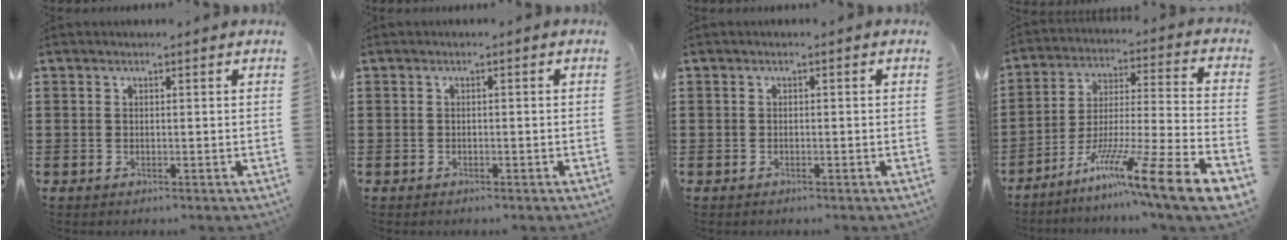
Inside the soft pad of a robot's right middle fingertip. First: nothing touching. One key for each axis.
{"total": 0.7, "fx": -0.6, "fy": 0.2, "fz": 0.2, "tx": -0.006, "ty": -0.001, "tz": -0.012}
{"total": 0.0}
{"total": 13.5, "fx": -9.6, "fy": -0.2, "fz": 9.6, "tx": -0.168, "ty": 0.006, "tz": -0.180}